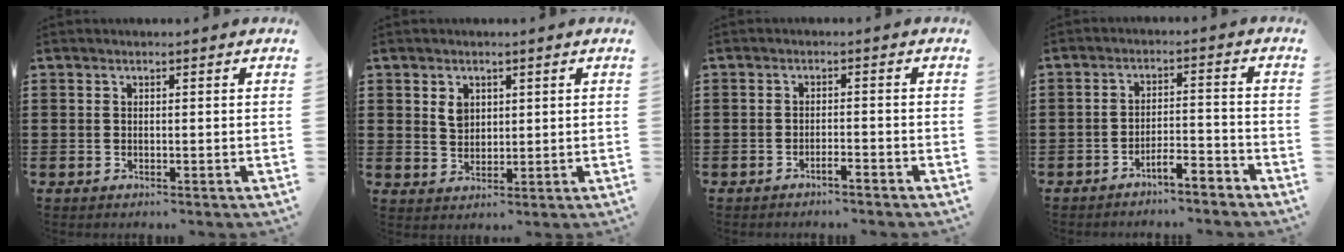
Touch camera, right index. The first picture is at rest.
{"total": 2.8, "force": [1.3, 2.0, 1.4], "torque": [-0.034, 0.006, 0.025]}
{"total": 1.6, "force": [-1.4, -0.1, 0.7], "torque": [-0.015, 0.000, -0.027]}
{"total": 4.2, "force": [-3.9, 0.1, 1.4], "torque": [-0.029, 0.003, -0.078]}